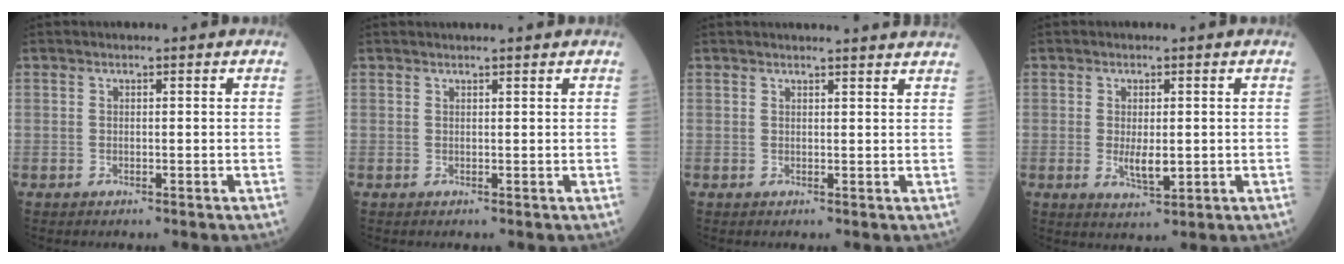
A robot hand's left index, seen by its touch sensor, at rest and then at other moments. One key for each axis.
{"total": 2.2, "fx": 2.1, "fy": 0.0, "fz": 0.8, "tx": -0.006, "ty": 0.014, "tz": 0.027}
{"total": 6.6, "fx": 6.4, "fy": -0.1, "fz": 1.6, "tx": -0.015, "ty": 0.011, "tz": 0.056}
{"total": 3.8, "fx": -0.4, "fy": 1.4, "fz": 3.5, "tx": -0.066, "ty": -0.009, "tz": -0.001}